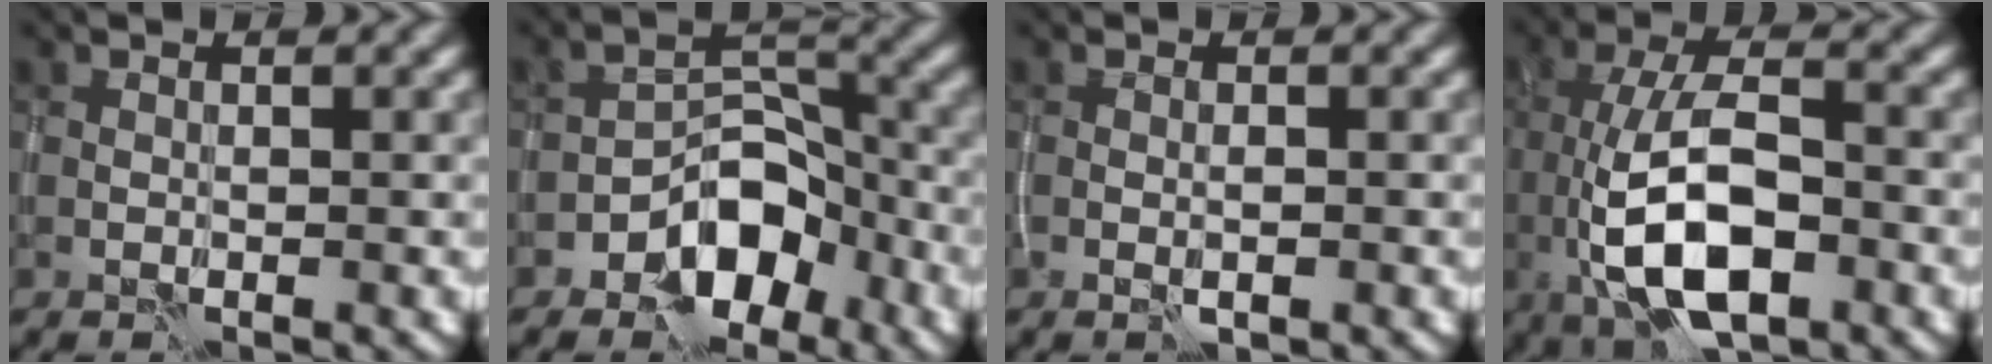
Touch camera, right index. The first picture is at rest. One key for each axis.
{"total": 5.8, "fx": -3.5, "fy": 3.4, "fz": 3.2, "tx": -0.029, "ty": 0.008, "tz": -0.064}
{"total": 0.9, "fx": -0.3, "fy": 0.2, "fz": 0.9, "tx": -0.016, "ty": -0.003, "tz": -0.004}
{"total": 9.0, "fx": -2.0, "fy": 3.9, "fz": 7.8, "tx": -0.153, "ty": -0.002, "tz": -0.035}